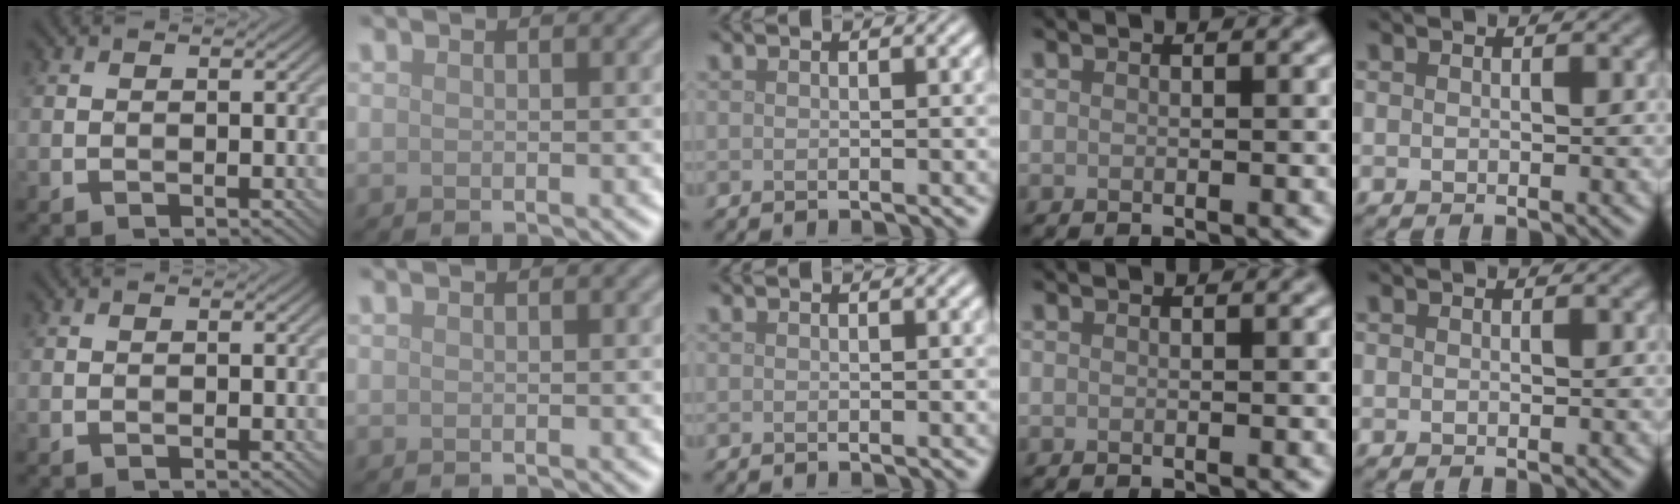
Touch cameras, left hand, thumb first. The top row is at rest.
{}